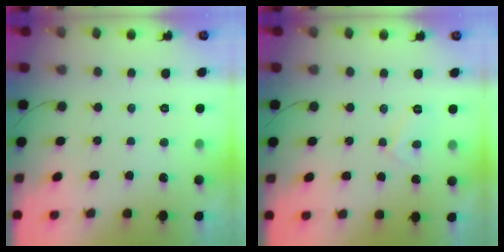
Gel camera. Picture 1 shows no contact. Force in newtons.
{"total": 4.9, "press": 4.9, "slide": 0.5}